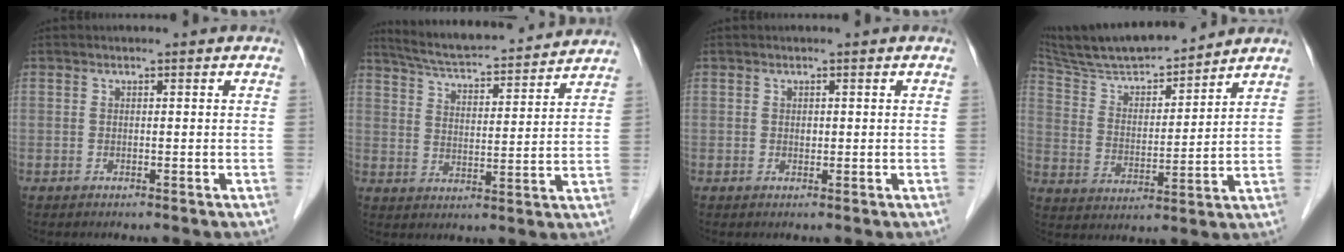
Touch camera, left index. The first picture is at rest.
{"total": 17.7, "force": [16.4, 2.2, 6.4], "torque": [-0.106, 0.026, 0.241]}
{"total": 0.6, "force": [0.1, 0.5, 0.4], "torque": [-0.005, 0.001, 0.002]}
{"total": 15.2, "force": [14.0, 1.7, 5.8], "torque": [-0.109, 0.010, 0.246]}